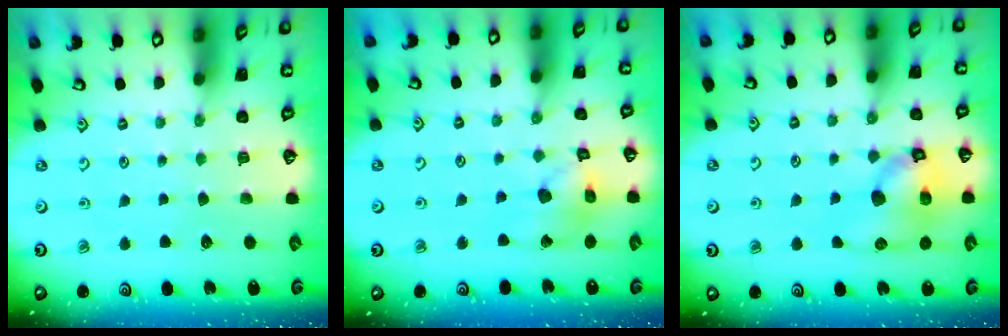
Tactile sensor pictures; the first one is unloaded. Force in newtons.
{"total": 12.7, "press": 12.5, "slide": 1.8}
{"total": 12.7, "press": 12.5, "slide": 2.1}